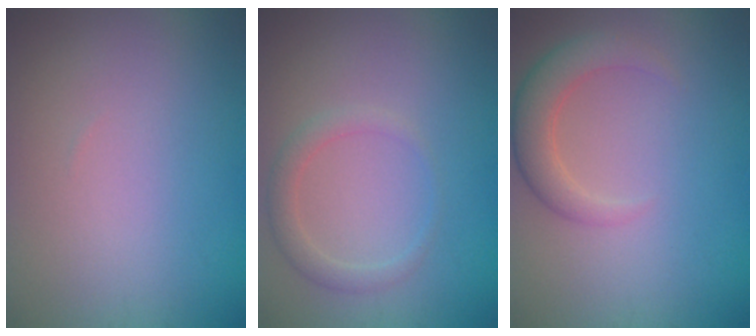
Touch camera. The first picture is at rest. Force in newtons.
{"total": 1.9, "press": 1.9, "slide": 0.1}
{"total": 3.5, "press": 3.5, "slide": 0.4}